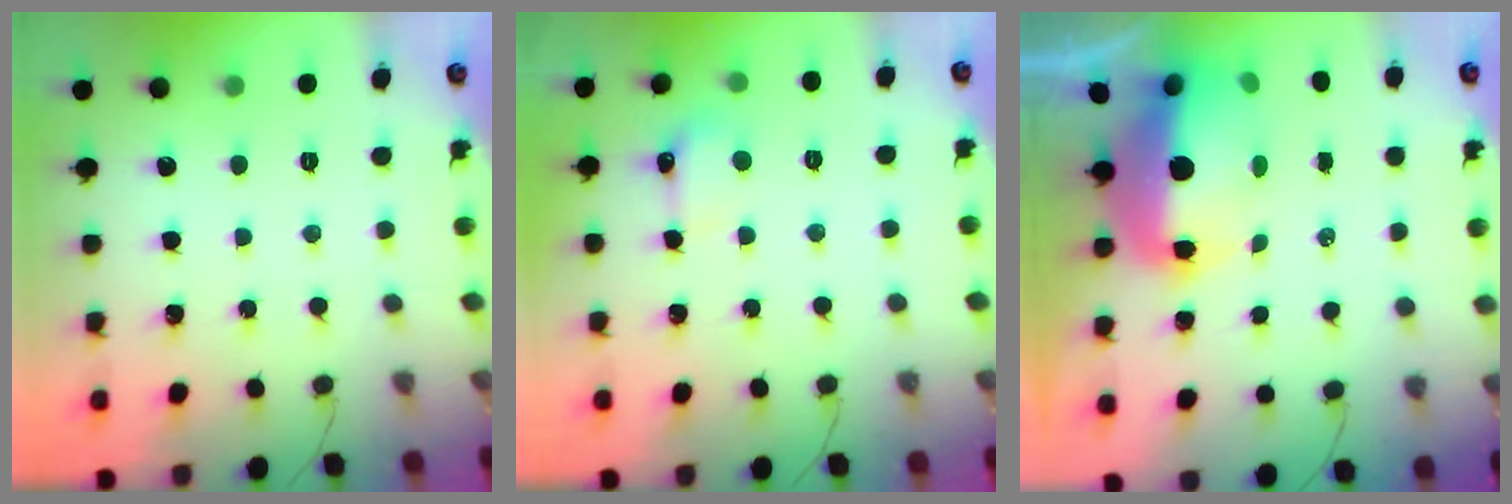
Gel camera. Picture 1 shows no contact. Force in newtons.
{"total": 5.6, "press": 5.4, "slide": 1.6}
{"total": 19.3, "press": 15.5, "slide": 11.4}